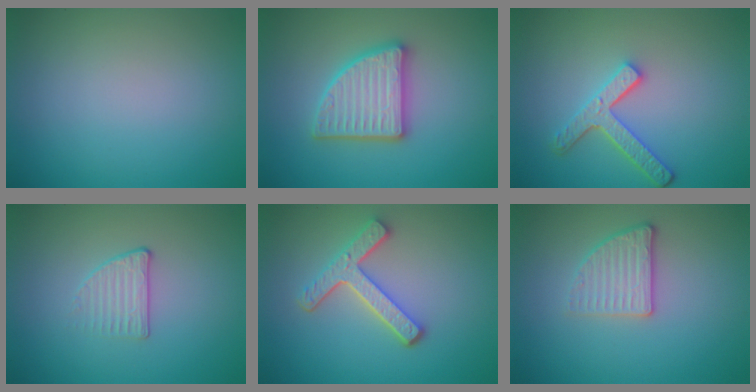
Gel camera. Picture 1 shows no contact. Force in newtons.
{"total": 4.9, "press": 4.9, "slide": 0.7}
{"total": 3.7, "press": 3.0, "slide": 2.2}
{"total": 1.6, "press": 1.1, "slide": 1.1}
{"total": 4.2, "press": 3.3, "slide": 2.6}
{"total": 2.7, "press": 2.4, "slide": 1.1}